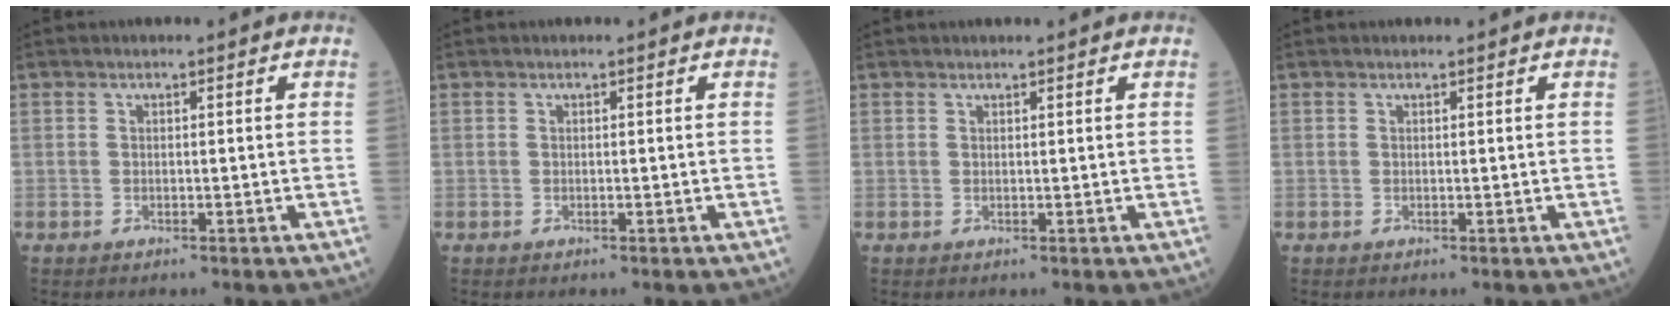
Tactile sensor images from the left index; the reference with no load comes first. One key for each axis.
{"total": 0.0}
{"total": 1.7, "fx": 1.6, "fy": 0.1, "fz": 0.5, "tx": -0.004, "ty": 0.012, "tz": 0.022}
{"total": 0.5, "fx": 0.5, "fy": 0.0, "fz": 0.1, "tx": -0.004, "ty": 0.004, "tz": 0.007}